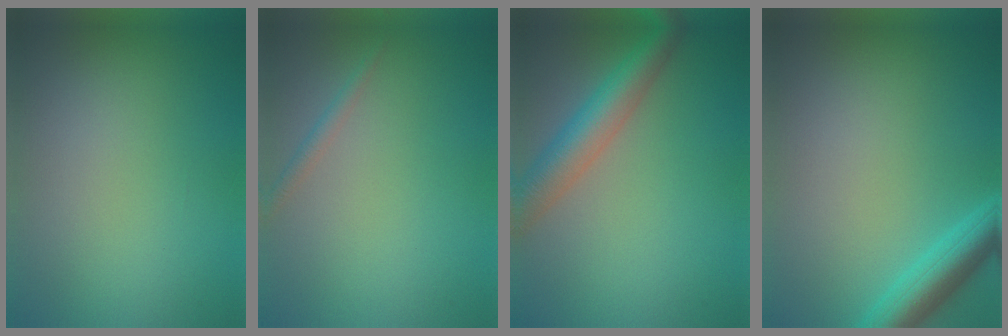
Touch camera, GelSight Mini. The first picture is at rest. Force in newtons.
{"total": 1.0, "press": 1.0, "slide": 0.0}
{"total": 5.3, "press": 5.3, "slide": 0.2}
{"total": 4.0, "press": 4.0, "slide": 0.2}